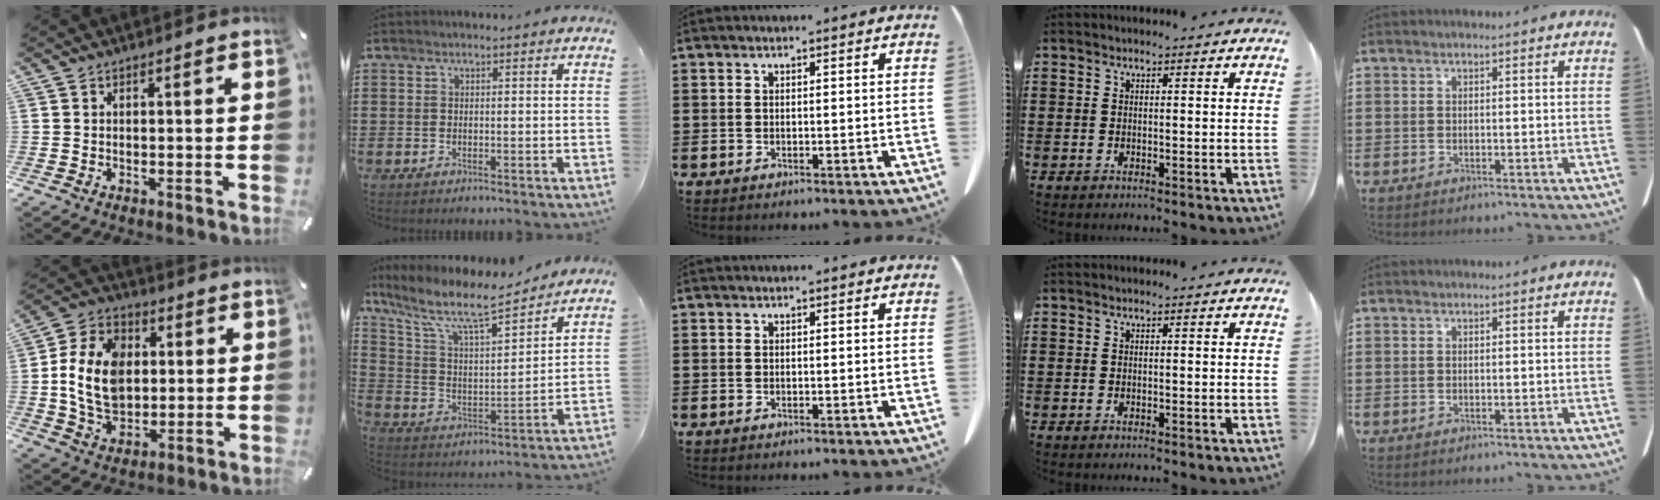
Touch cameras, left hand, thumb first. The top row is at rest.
{"thumb": {"total": 14.9, "force": [0.5, 11.3, 9.7], "torque": [-0.217, 0.014, 0.008]}, "index": {"total": 10.0, "force": [7.7, 2.1, 5.9], "torque": [-0.148, -0.043, 0.128]}}